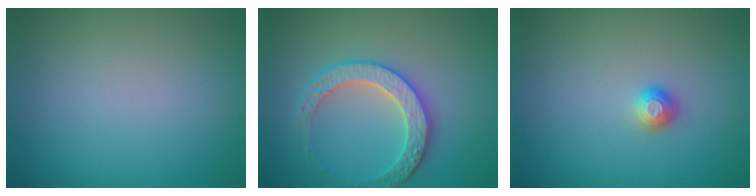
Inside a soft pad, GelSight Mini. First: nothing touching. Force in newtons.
{"total": 3.9, "press": 3.9, "slide": 0.8}
{"total": 1.1, "press": 1.0, "slide": 0.2}